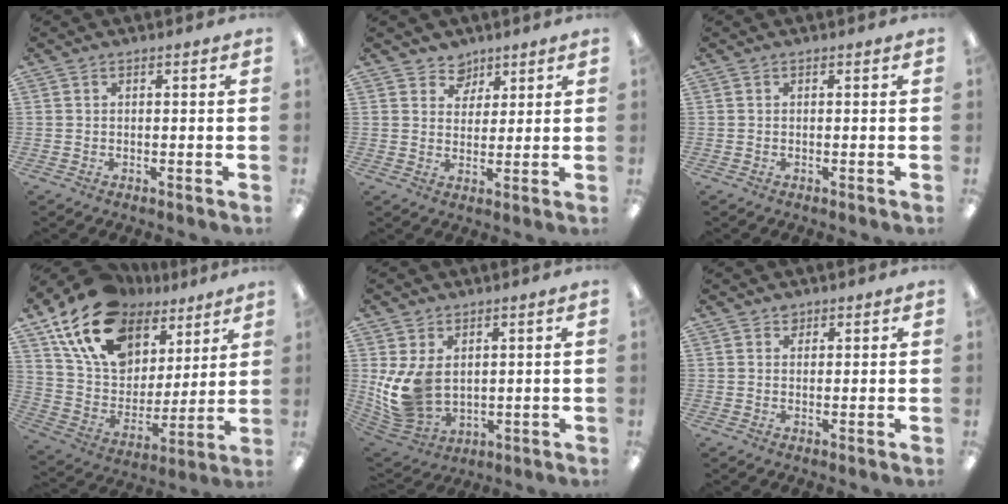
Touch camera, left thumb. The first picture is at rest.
{"total": 5.2, "force": [3.8, 3.6, 0.1], "torque": [0.001, -0.022, 0.067]}
{"total": 0.0}
{"total": 20.4, "force": [13.2, 12.6, 9.1], "torque": [-0.178, -0.057, 0.246]}
{"total": 12.2, "force": [1.6, 8.7, 8.4], "torque": [-0.194, -0.009, 0.035]}
{"total": 1.6, "force": [1.3, 0.9, 0.2], "torque": [0.003, -0.005, 0.024]}